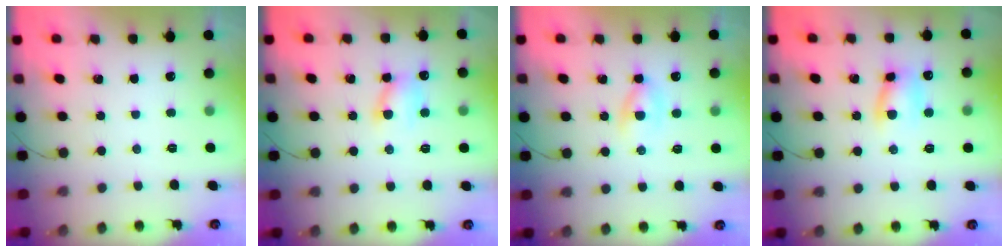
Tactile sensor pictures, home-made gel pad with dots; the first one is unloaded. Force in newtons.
{"total": 7.1, "press": 7.1, "slide": 0.6}
{"total": 2.6, "press": 2.4, "slide": 1.0}
{"total": 7.7, "press": 7.7, "slide": 0.4}